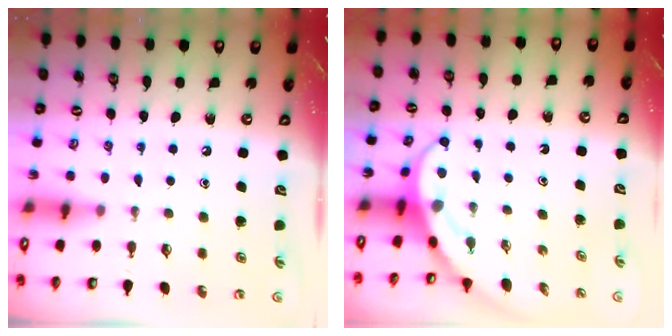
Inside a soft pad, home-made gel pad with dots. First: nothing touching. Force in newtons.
{"total": 4.0, "press": 4.0, "slide": 0.4}